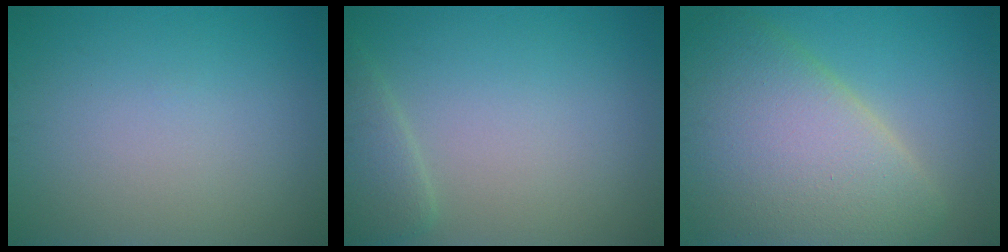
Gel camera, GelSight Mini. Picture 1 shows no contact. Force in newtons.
{"total": 2.4, "press": 2.4, "slide": 0.0}
{"total": 11.2, "press": 11.2, "slide": 0.9}